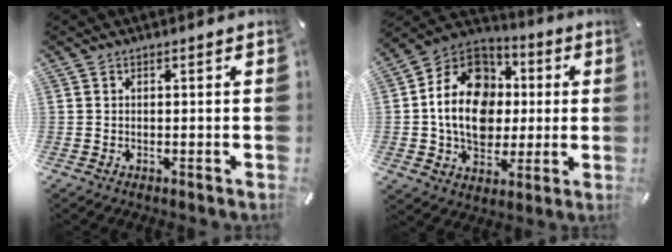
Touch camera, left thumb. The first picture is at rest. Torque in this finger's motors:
{"motor_torque": [1.56, 1.69, 2.06, -0.02, 0.26]}